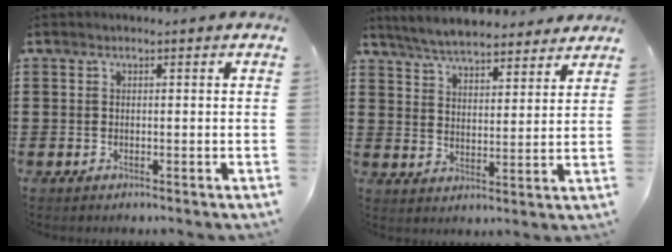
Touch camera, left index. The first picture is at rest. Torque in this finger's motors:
{"motor_torque": [0.96, -1.18, 0.01, -0.06]}